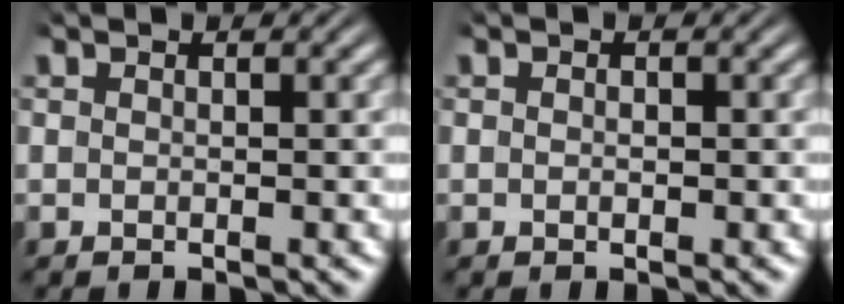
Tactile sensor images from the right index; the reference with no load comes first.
{"total": 0.5, "force": [-0.1, 0.3, 0.5], "torque": [-0.009, -0.003, -0.002]}